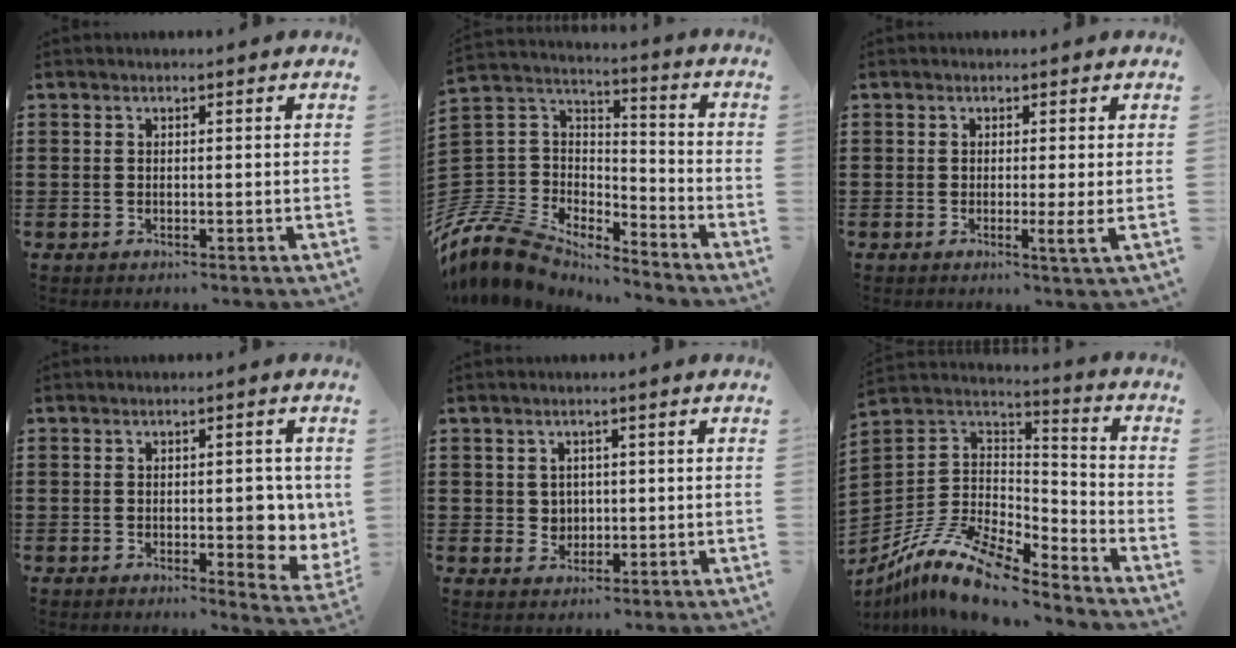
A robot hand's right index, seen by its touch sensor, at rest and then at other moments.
{"total": 10.1, "force": [-8.8, 4.3, 2.5], "torque": [-0.098, 0.002, -0.185]}
{"total": 2.5, "force": [-0.2, -0.1, 2.5], "torque": [-0.046, -0.009, -0.004]}
{"total": 5.1, "force": [0.0, 2.3, 4.6], "torque": [-0.049, -0.003, -0.007]}
{"total": 2.2, "force": [0.6, 2.1, 0.4], "torque": [-0.016, 0.011, 0.008]}
{"total": 12.9, "force": [-10.0, 4.2, 7.0], "torque": [-0.153, 0.027, -0.196]}